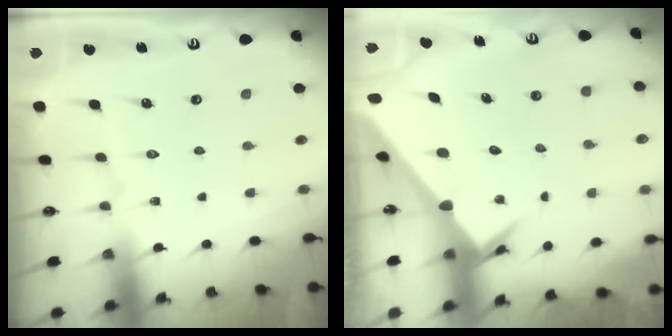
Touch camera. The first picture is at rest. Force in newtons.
{"total": 3.6, "press": 3.6, "slide": 0.3}